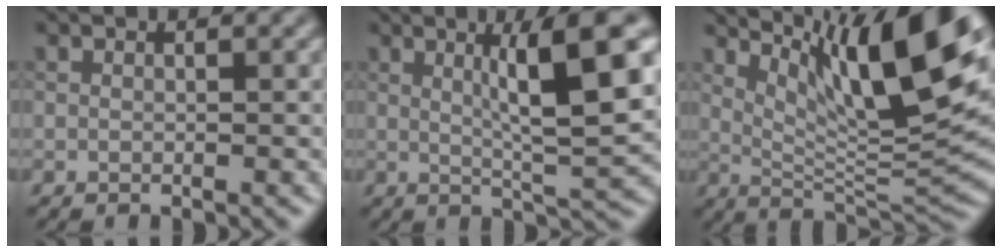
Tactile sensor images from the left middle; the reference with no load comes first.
{"total": 8.0, "force": [2.1, 1.3, 7.6], "torque": [-0.106, 0.004, 0.034]}
{"total": 12.5, "force": [6.0, 2.4, 10.6], "torque": [-0.164, 0.002, 0.110]}